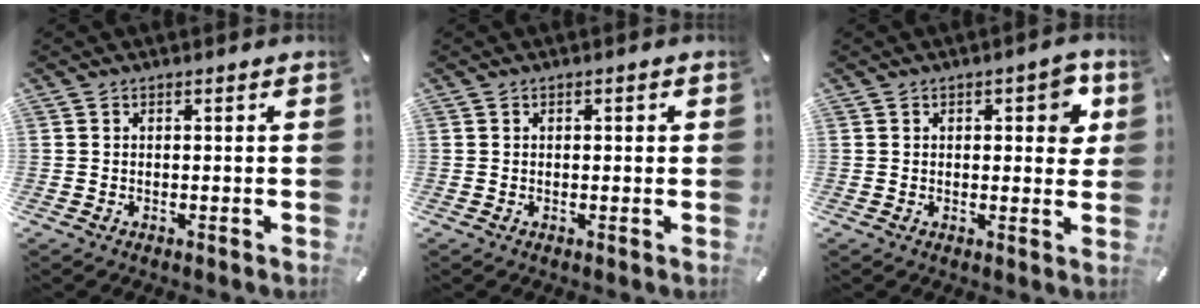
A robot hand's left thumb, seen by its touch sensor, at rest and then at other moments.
{"total": 0.7, "force": [0.0, 0.4, 0.5], "torque": [-0.010, 0.002, -0.001]}
{"total": 5.3, "force": [1.5, 2.8, 4.2], "torque": [-0.045, -0.004, 0.017]}